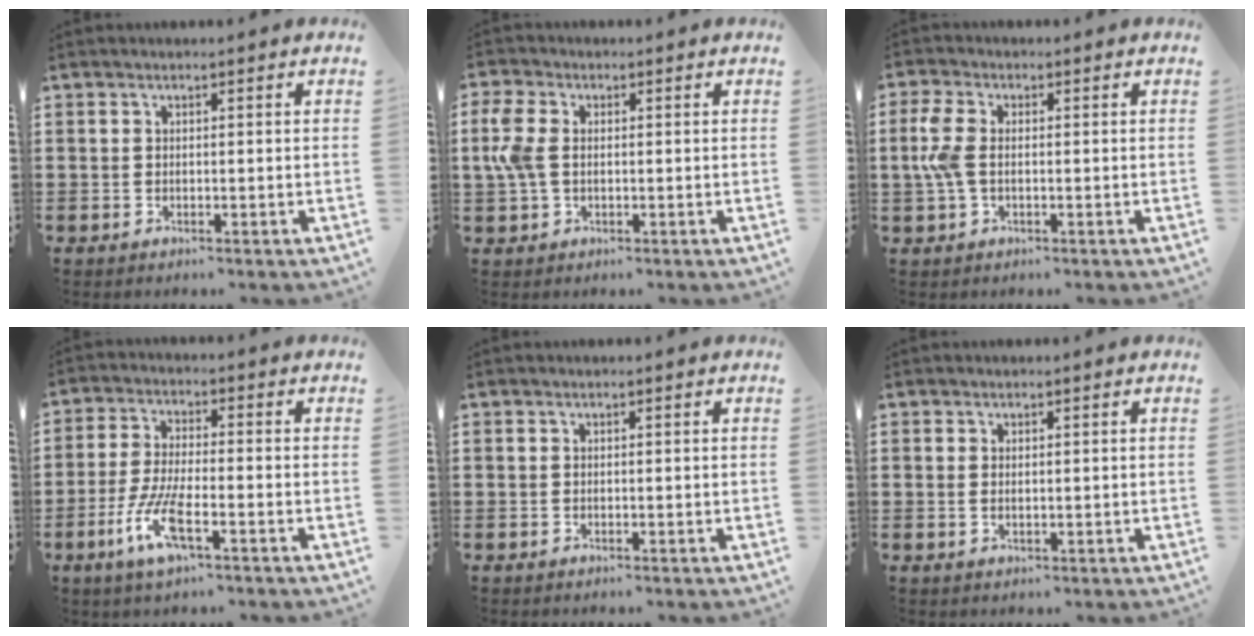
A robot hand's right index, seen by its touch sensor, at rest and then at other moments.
{"total": 5.5, "force": [0.3, 3.4, 4.2], "torque": [-0.123, -0.002, -0.004]}
{"total": 5.3, "force": [0.0, 2.8, 4.5], "torque": [-0.122, -0.003, -0.010]}
{"total": 7.1, "force": [-3.5, 1.6, 6.0], "torque": [-0.143, -0.016, -0.070]}
{"total": 0.0}
{"total": 0.8, "force": [0.2, 0.4, 0.7], "torque": [-0.016, 0.002, 0.003]}